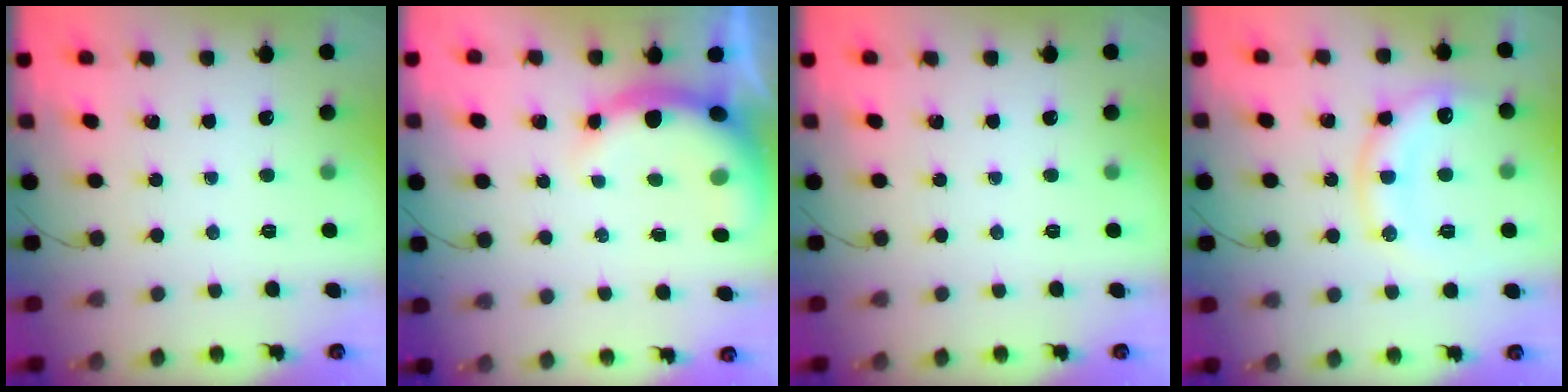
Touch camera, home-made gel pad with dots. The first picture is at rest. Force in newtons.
{"total": 9.1, "press": 8.9, "slide": 1.7}
{"total": 0.0}
{"total": 13.5, "press": 13.5, "slide": 0.9}